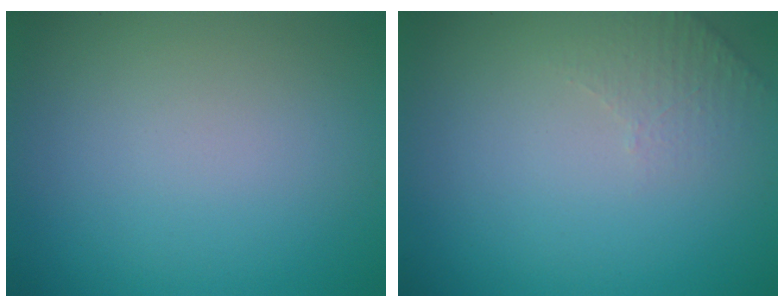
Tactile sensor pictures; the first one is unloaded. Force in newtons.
{"total": 1.6, "press": 1.5, "slide": 0.4}